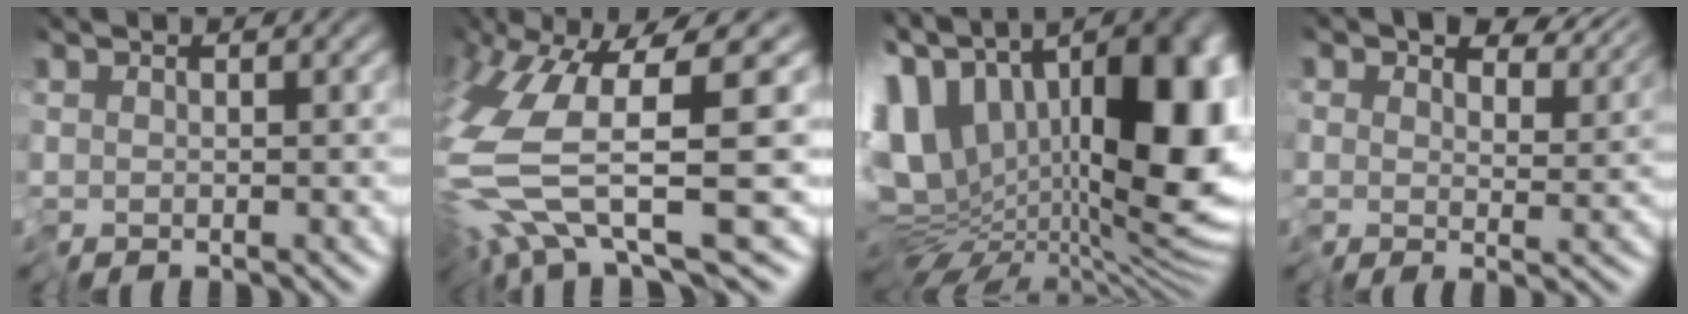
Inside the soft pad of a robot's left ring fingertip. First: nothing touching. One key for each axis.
{"total": 9.4, "fx": -1.2, "fy": 1.9, "fz": 9.1, "tx": -0.199, "ty": -0.011, "tz": -0.023}
{"total": 18.1, "fx": 4.1, "fy": 10.4, "fz": 14.2, "tx": -0.257, "ty": -0.012, "tz": 0.112}
{"total": 7.1, "fx": 5.5, "fy": 3.1, "fz": 3.2, "tx": -0.056, "ty": 0.011, "tz": 0.089}